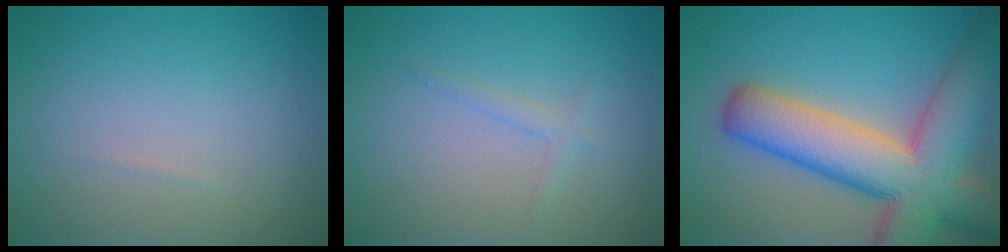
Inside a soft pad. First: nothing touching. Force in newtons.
{"total": 1.0, "press": 1.0, "slide": 0.1}
{"total": 12.2, "press": 12.1, "slide": 0.6}